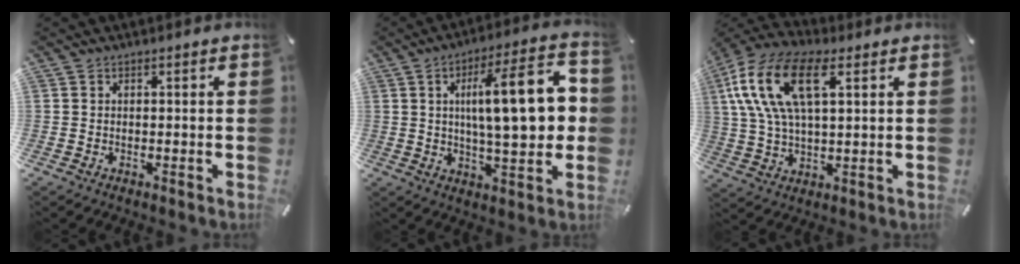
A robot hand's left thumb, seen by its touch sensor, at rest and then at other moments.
{"total": 19.3, "force": [2.4, 6.5, 18.0], "torque": [-0.270, -0.003, 0.027]}
{"total": 17.4, "force": [7.1, 8.1, 13.6], "torque": [-0.308, -0.005, 0.122]}